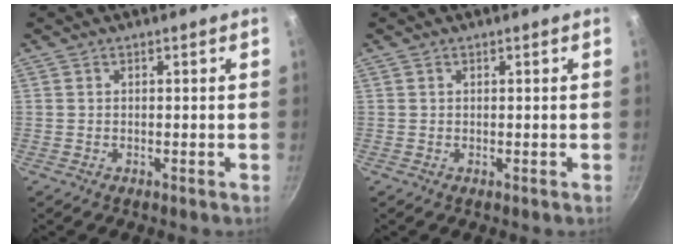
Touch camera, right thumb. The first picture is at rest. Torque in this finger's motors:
{"motor_torque": [-0.24, 0.25, -0.50, 0.31, 0.03]}